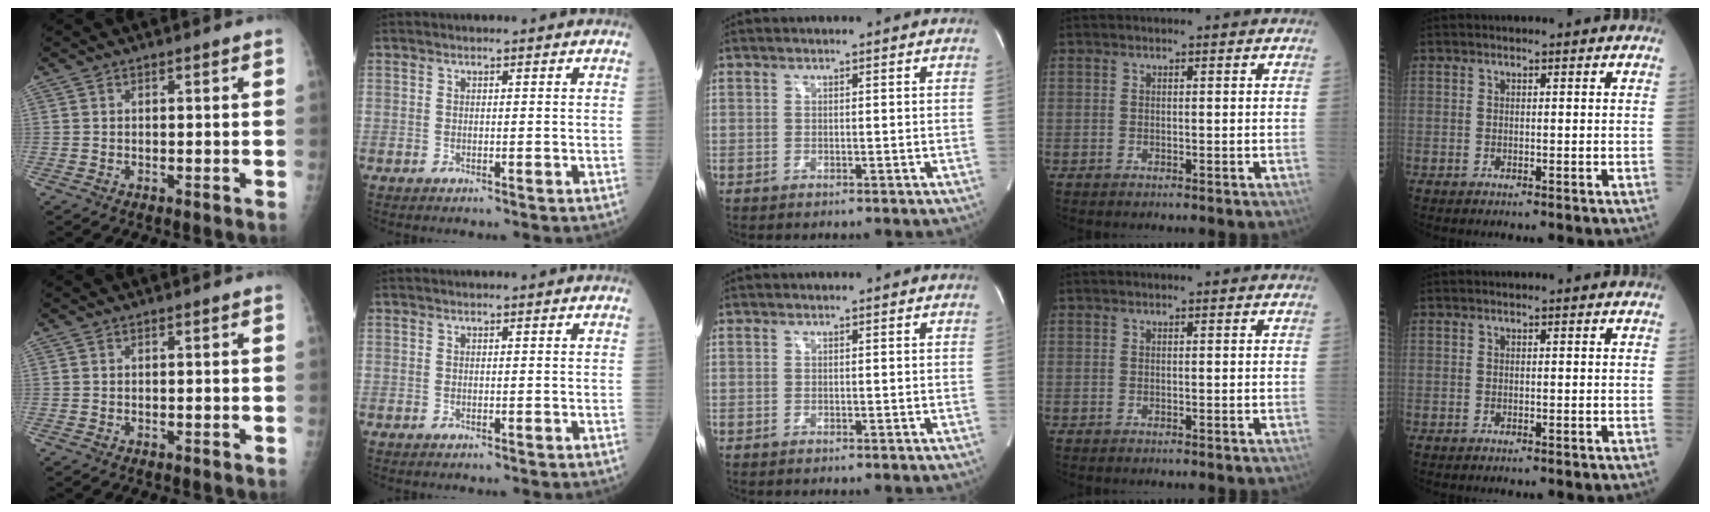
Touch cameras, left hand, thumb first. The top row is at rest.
{}